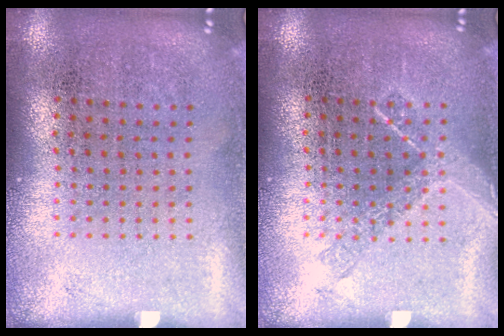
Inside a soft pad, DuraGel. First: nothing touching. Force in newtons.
{"total": 0.9, "press": 0.8, "slide": 0.3}